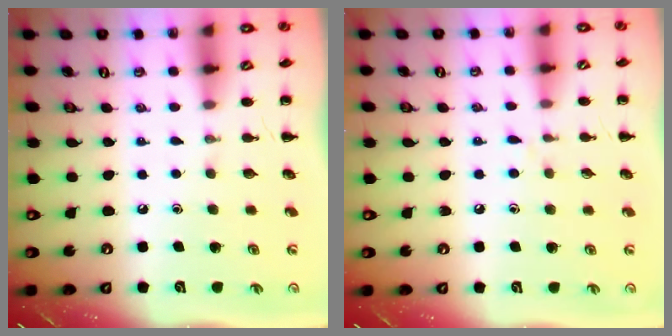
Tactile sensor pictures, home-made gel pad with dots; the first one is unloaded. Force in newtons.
{"total": 5.0, "press": 4.7, "slide": 1.7}